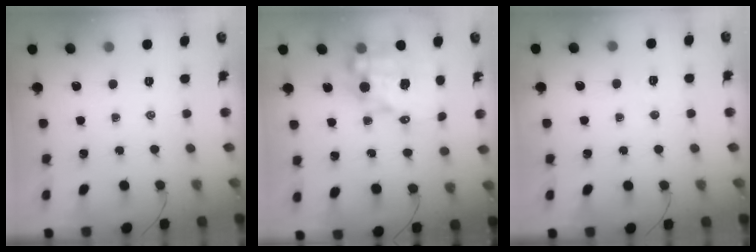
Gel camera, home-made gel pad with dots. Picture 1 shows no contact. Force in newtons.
{"total": 13.1, "press": 12.7, "slide": 3.2}
{"total": 2.9, "press": 2.8, "slide": 0.9}